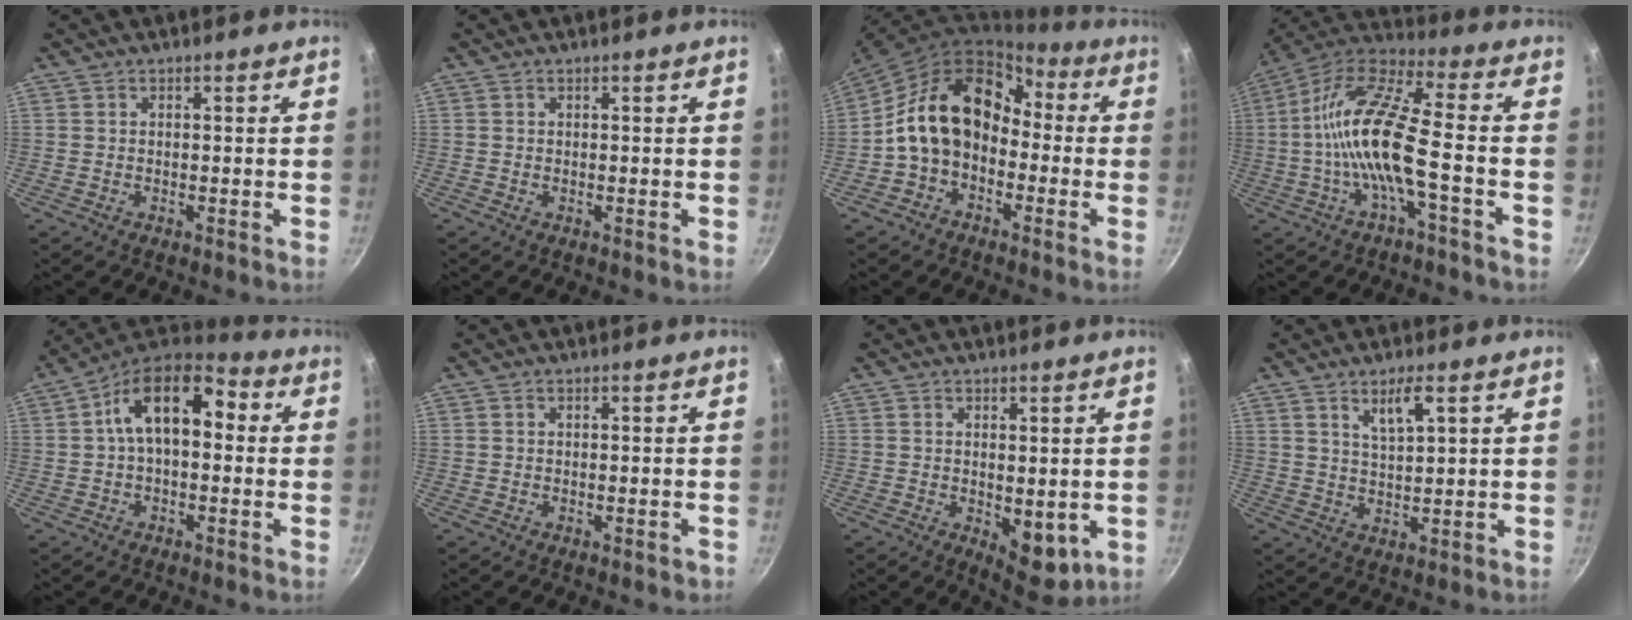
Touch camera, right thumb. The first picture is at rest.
{"total": 0.0}
{"total": 15.7, "force": [-1.4, 11.8, 10.2], "torque": [-0.149, 0.066, -0.039]}
{"total": 16.0, "force": [-2.9, 4.0, 15.2], "torque": [-0.294, 0.038, -0.073]}
{"total": 14.6, "force": [2.1, 8.6, 11.6], "torque": [-0.167, 0.036, 0.013]}
{"total": 0.7, "force": [-0.1, 0.5, 0.6], "torque": [-0.002, 0.003, 0.000]}
{"total": 6.8, "force": [-0.1, 3.6, 5.7], "torque": [-0.061, -0.017, 0.008]}
{"total": 5.3, "force": [2.9, 1.4, 4.2], "torque": [-0.078, -0.014, 0.058]}